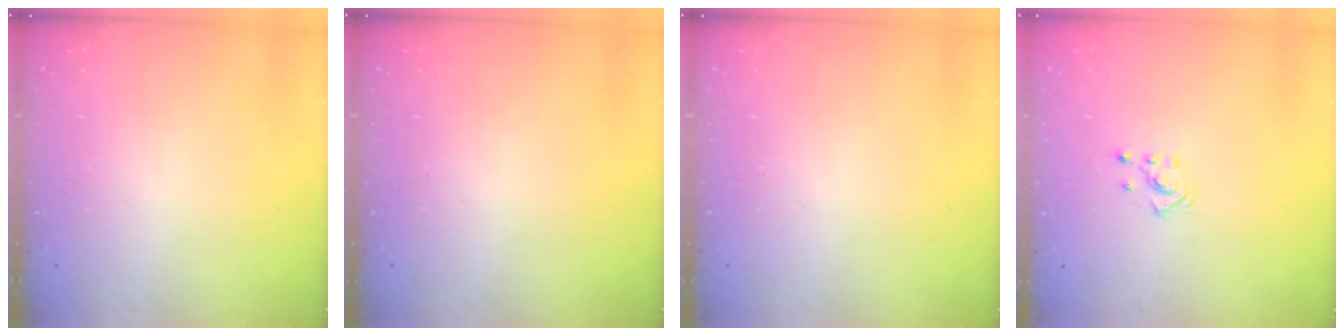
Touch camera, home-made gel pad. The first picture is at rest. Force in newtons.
{"total": 0.0}
{"total": 0.0}
{"total": 2.6, "press": 2.6, "slide": 0.3}